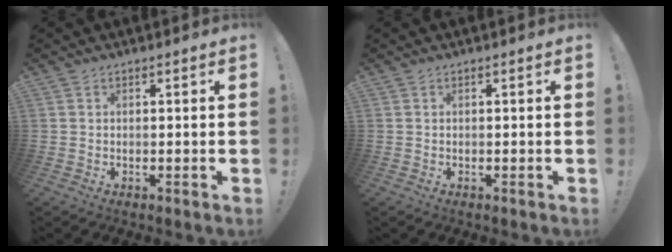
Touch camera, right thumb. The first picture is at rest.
{"total": 0.0}